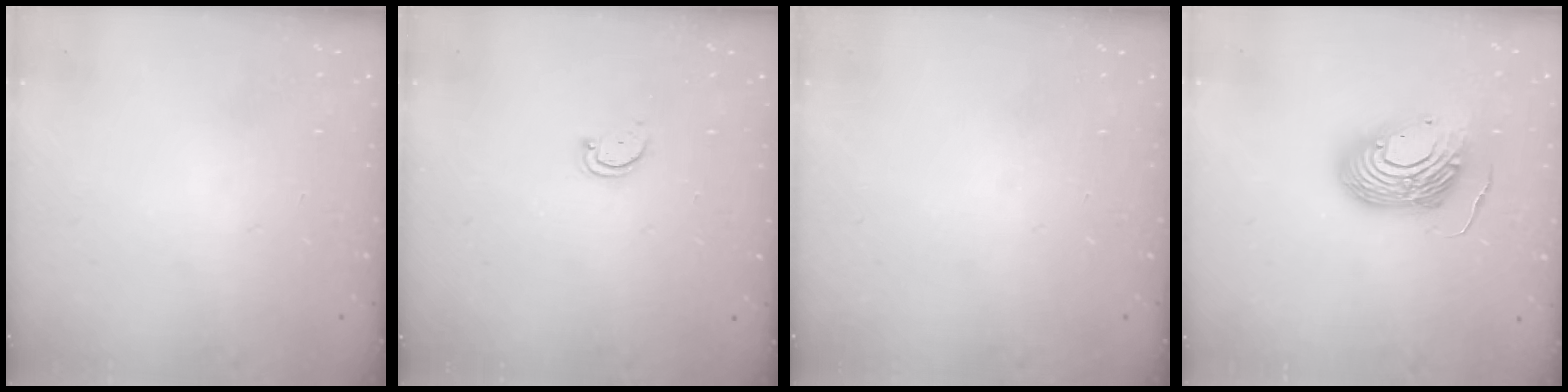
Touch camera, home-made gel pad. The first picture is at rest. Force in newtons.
{"total": 2.9, "press": 2.9, "slide": 0.4}
{"total": 0.0}
{"total": 14.0, "press": 13.9, "slide": 2.3}